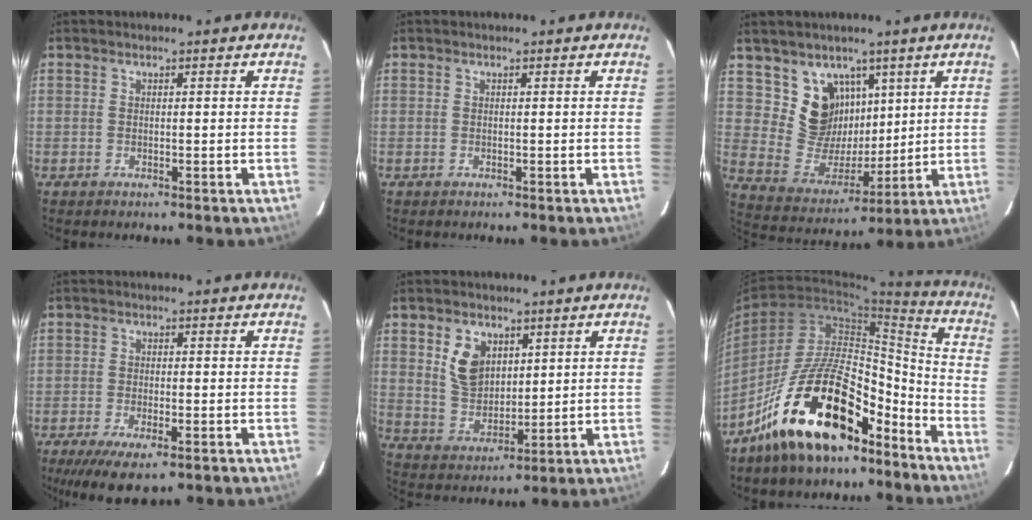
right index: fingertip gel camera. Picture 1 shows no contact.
{"total": 0.0}
{"total": 11.6, "force": [6.2, 9.1, 3.7], "torque": [-0.071, -0.003, 0.135]}
{"total": 8.4, "force": [-5.2, 2.7, 6.0], "torque": [-0.133, -0.033, -0.087]}
{"total": 8.3, "force": [3.4, 5.7, 5.0], "torque": [-0.096, 0.008, 0.074]}
{"total": 20.8, "force": [-14.6, 8.2, 12.3], "torque": [-0.213, 0.033, -0.240]}